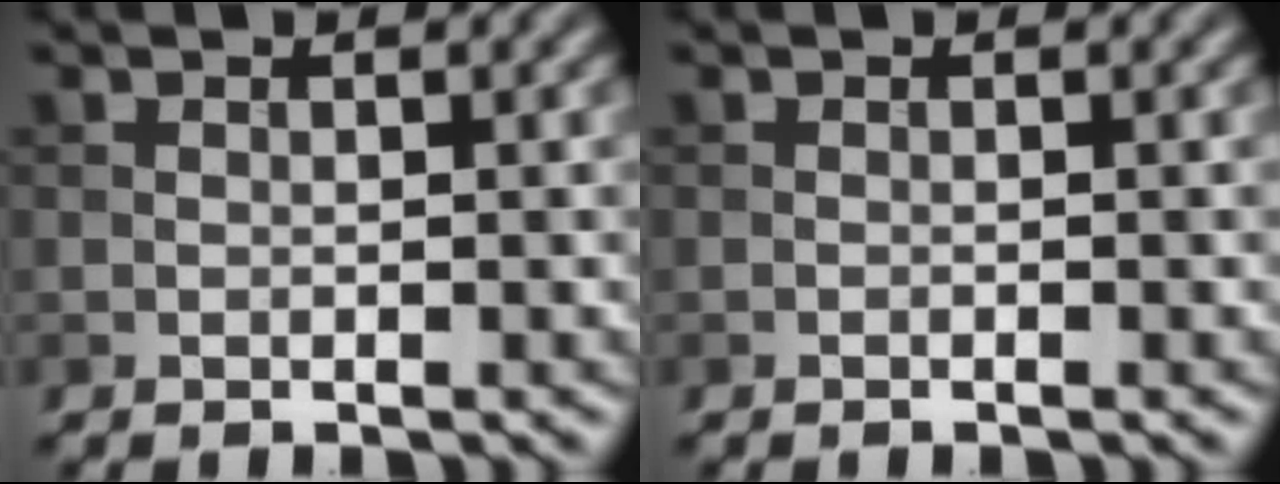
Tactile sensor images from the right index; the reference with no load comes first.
{"total": 0.0}